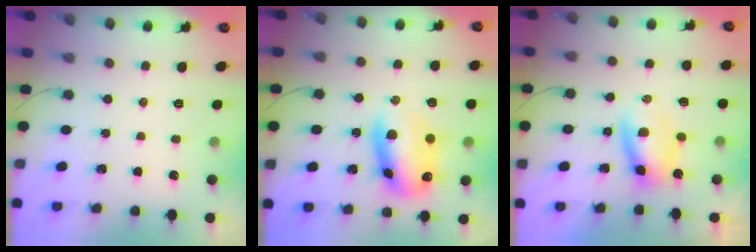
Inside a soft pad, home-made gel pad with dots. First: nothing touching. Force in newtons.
{"total": 12.6, "press": 12.3, "slide": 2.5}
{"total": 5.2, "press": 5.1, "slide": 1.1}